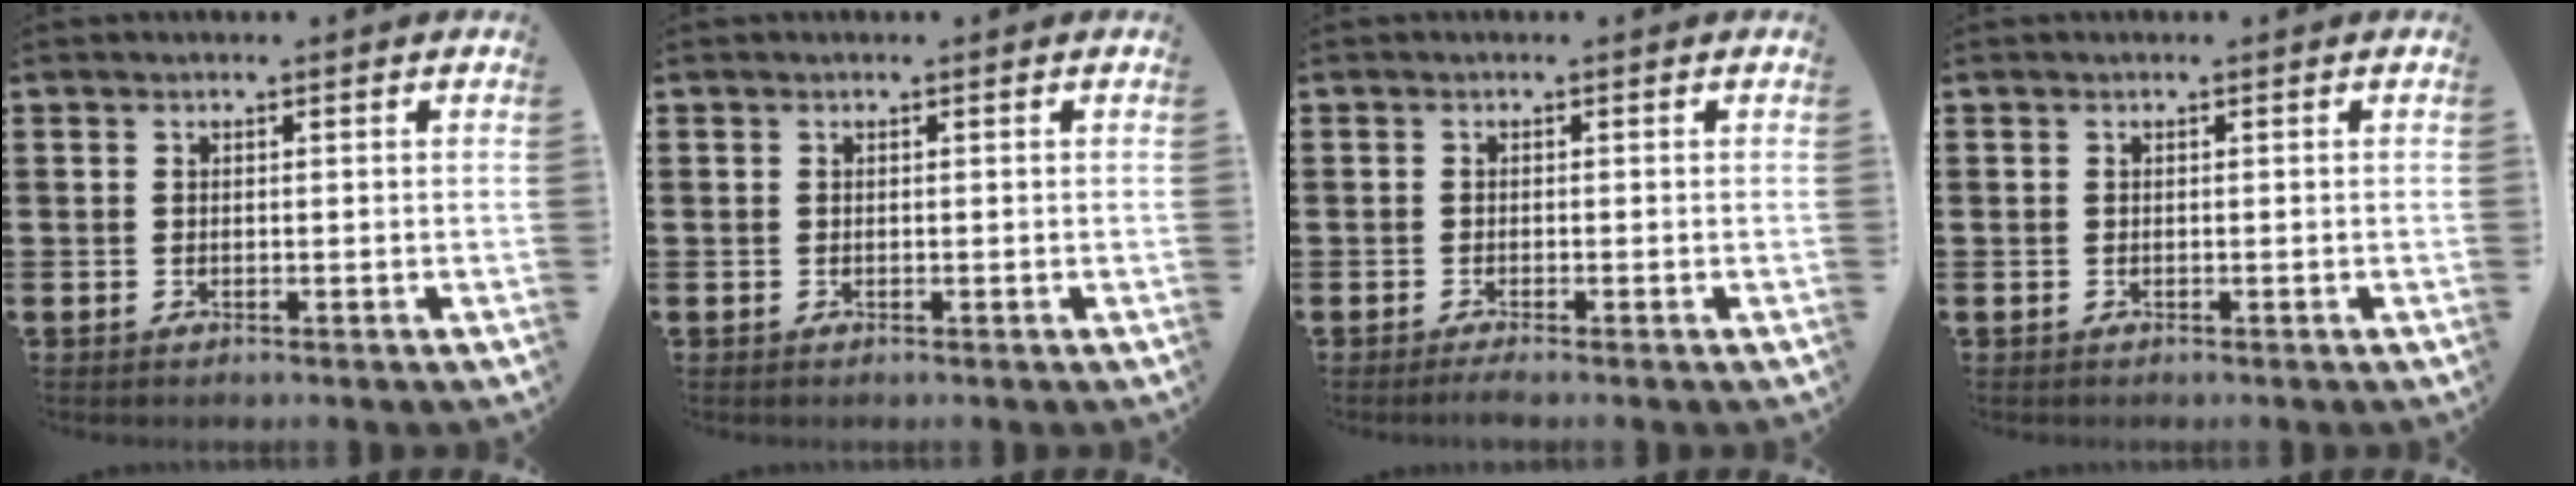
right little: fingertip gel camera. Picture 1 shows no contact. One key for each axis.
{"total": 0.0}
{"total": 0.8, "fx": -0.5, "fy": 0.0, "fz": 0.6, "tx": -0.009, "ty": -0.002, "tz": -0.010}
{"total": 0.0}